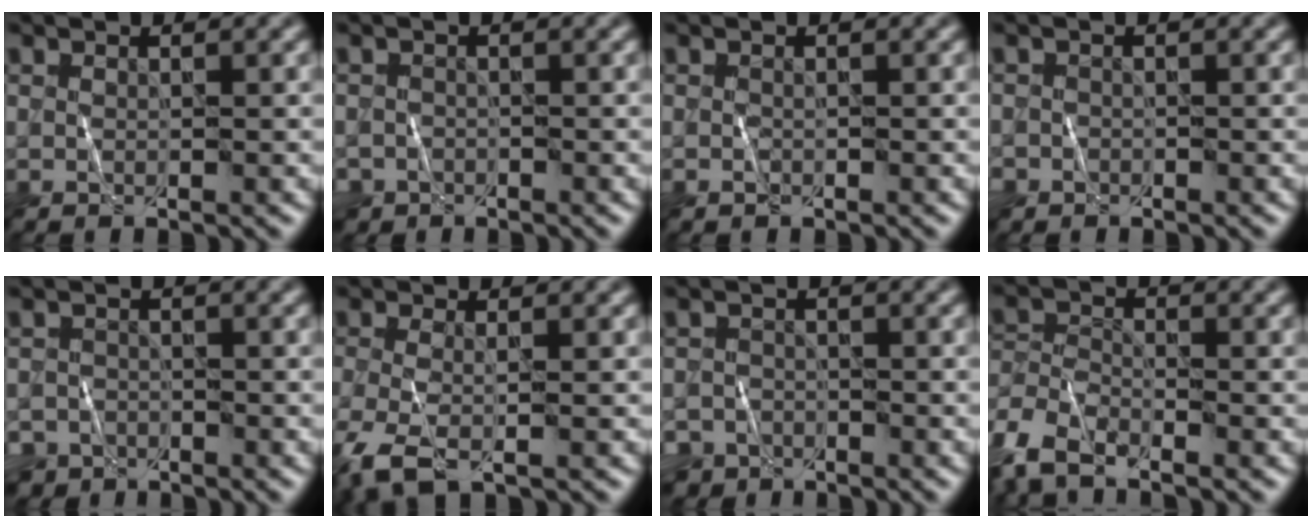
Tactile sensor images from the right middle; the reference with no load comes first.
{"total": 1.9, "force": [-1.4, 1.2, -0.2], "torque": [0.013, 0.002, -0.025]}
{"total": 0.5, "force": [-0.2, 0.4, 0.2], "torque": [-0.004, -0.001, -0.003]}
{"total": 1.5, "force": [-1.0, 1.1, 0.0], "torque": [0.005, 0.004, -0.019]}
{"total": 3.3, "force": [-2.7, 1.9, 0.1], "torque": [0.012, -0.001, -0.048]}
{"total": 4.6, "force": [-2.4, 1.7, 3.5], "torque": [-0.089, -0.011, -0.052]}
{"total": 3.7, "force": [-3.0, 2.2, 0.3], "torque": [0.009, -0.003, -0.050]}
{"total": 5.4, "force": [-4.1, 2.1, 2.8], "torque": [-0.062, -0.006, -0.093]}